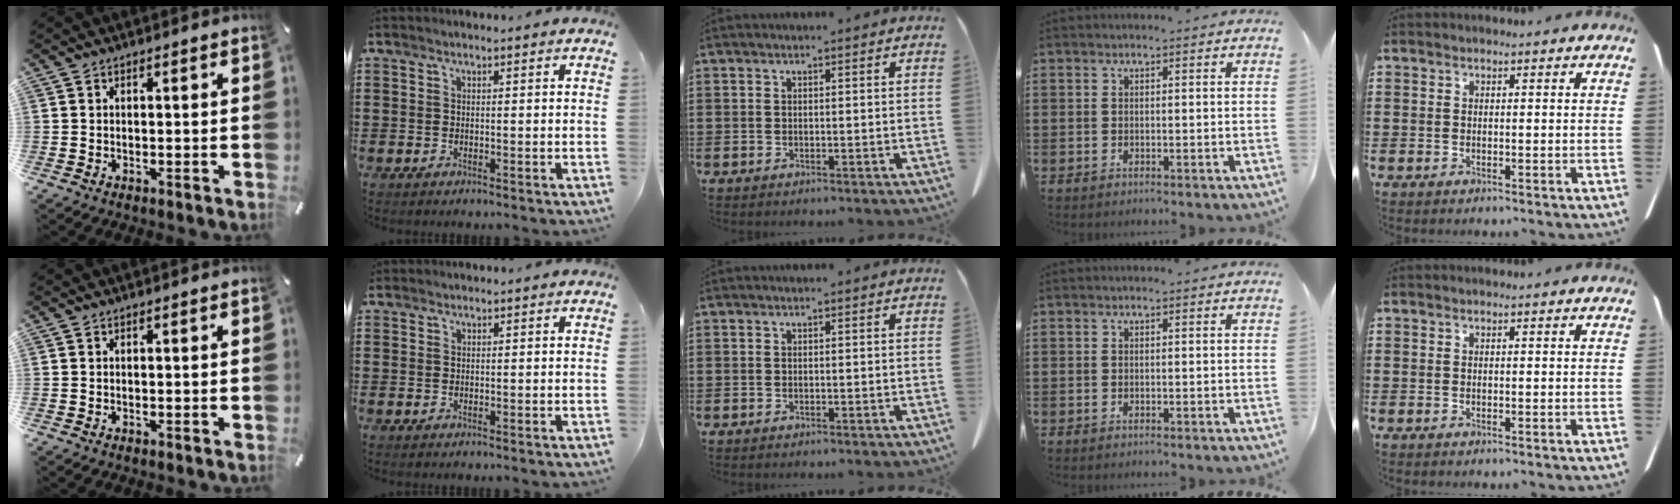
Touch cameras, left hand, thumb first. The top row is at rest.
{"index": {"total": 0.5, "force": [0.5, 0.2, 0.0], "torque": [-0.002, 0.001, 0.010]}}